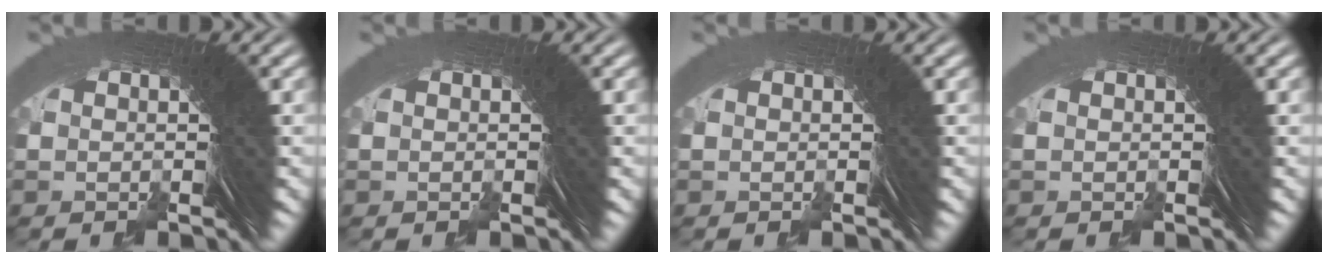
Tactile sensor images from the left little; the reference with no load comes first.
{"total": 0.0}
{"total": 0.0}
{"total": 0.0}